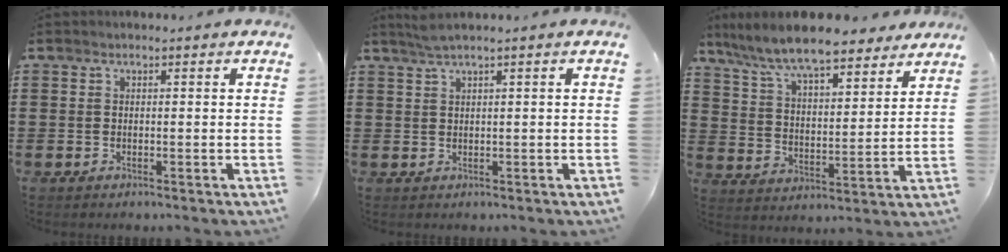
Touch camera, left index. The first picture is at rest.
{"total": 1.7, "force": [1.1, -0.1, 1.3], "torque": [-0.027, -0.002, 0.021]}
{"total": 9.6, "force": [8.5, 1.2, 4.2], "torque": [-0.117, -0.039, 0.150]}